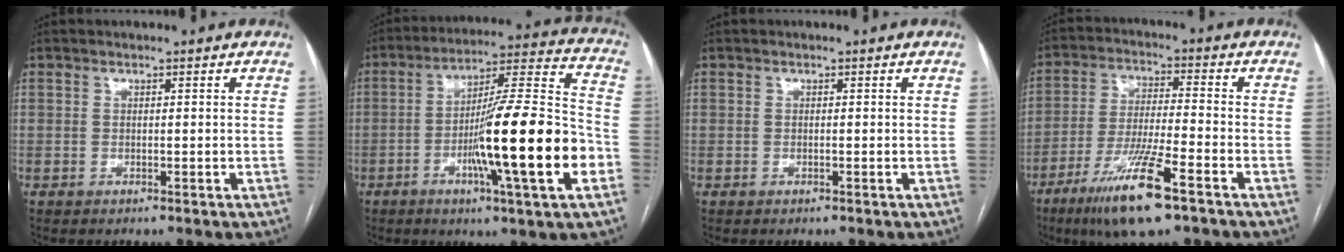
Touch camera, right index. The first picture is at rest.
{"total": 20.6, "force": [-5.9, 0.4, 19.7], "torque": [-0.302, -0.005, -0.096]}
{"total": 0.0}
{"total": 12.6, "force": [-7.5, 0.9, 10.1], "torque": [-0.200, -0.030, -0.134]}